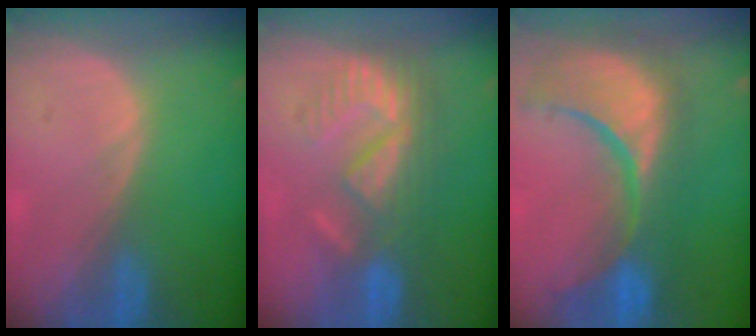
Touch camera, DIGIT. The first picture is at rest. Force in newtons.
{"total": 9.2, "press": 8.0, "slide": 4.5}
{"total": 14.0, "press": 12.0, "slide": 7.3}